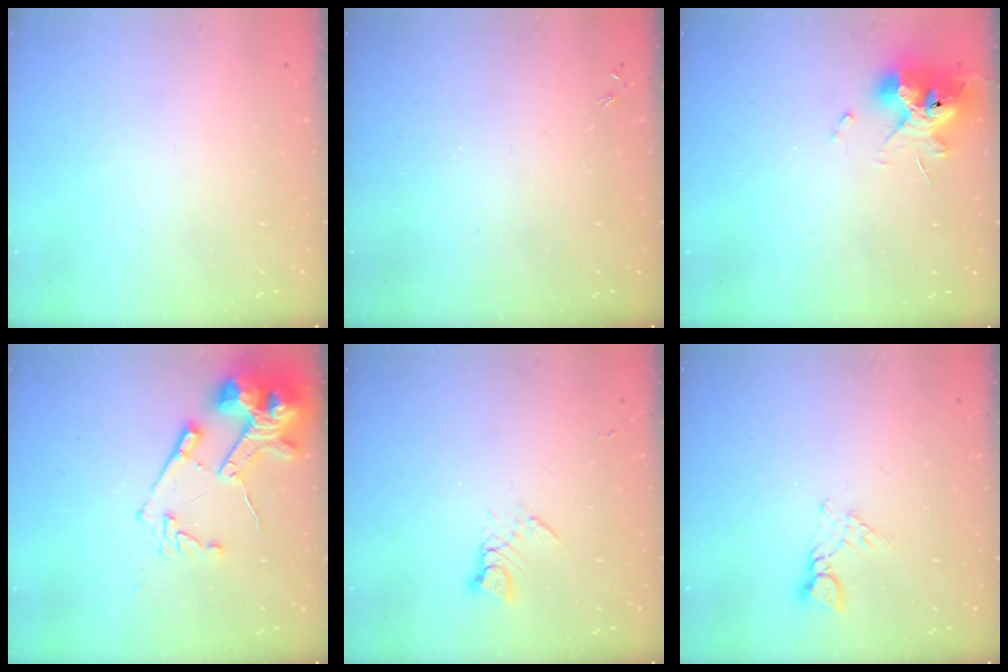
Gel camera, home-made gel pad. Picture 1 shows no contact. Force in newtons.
{"total": 0.0}
{"total": 12.4, "press": 12.4, "slide": 1.2}
{"total": 17.2, "press": 17.0, "slide": 2.3}
{"total": 3.7, "press": 3.7, "slide": 0.4}
{"total": 2.8, "press": 2.8, "slide": 0.3}